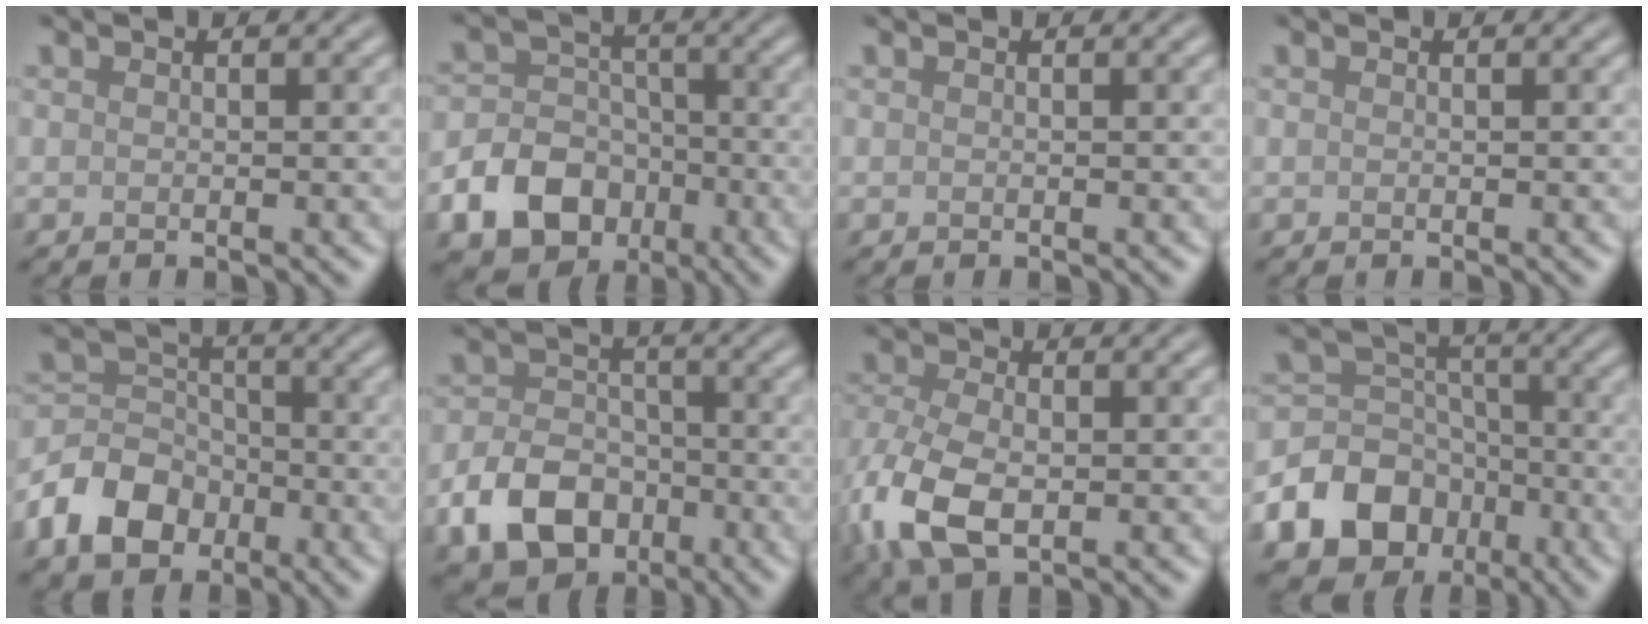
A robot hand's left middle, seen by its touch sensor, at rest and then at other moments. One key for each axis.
{"total": 12.2, "fx": -5.7, "fy": 10.0, "fz": 4.1, "tx": -0.077, "ty": -0.038, "tz": -0.114}
{"total": 0.0}
{"total": 0.0}
{"total": 6.7, "fx": -3.4, "fy": 4.9, "fz": 3.1, "tx": -0.061, "ty": 0.002, "tz": -0.081}
{"total": 7.2, "fx": -3.4, "fy": 5.1, "fz": 3.8, "tx": -0.072, "ty": -0.006, "tz": -0.067}
{"total": 7.9, "fx": -2.1, "fy": 4.9, "fz": 5.9, "tx": -0.150, "ty": -0.011, "tz": -0.050}
{"total": 15.7, "fx": -7.6, "fy": 12.7, "fz": 5.2, "tx": -0.112, "ty": -0.046, "tz": -0.148}